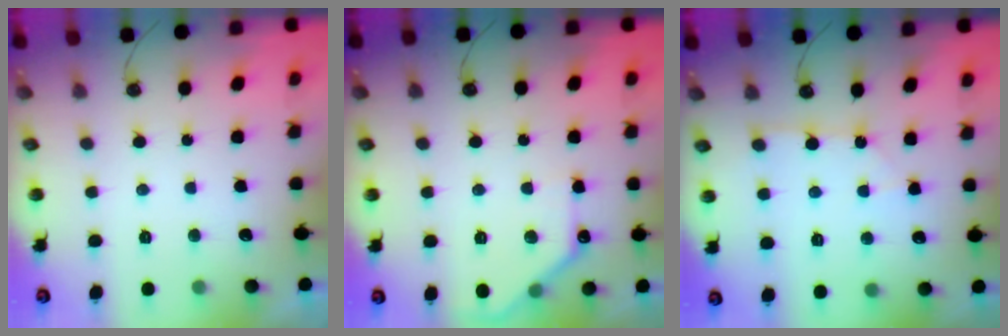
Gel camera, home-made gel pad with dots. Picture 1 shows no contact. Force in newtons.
{"total": 9.4, "press": 9.4, "slide": 0.4}
{"total": 5.9, "press": 5.8, "slide": 0.9}